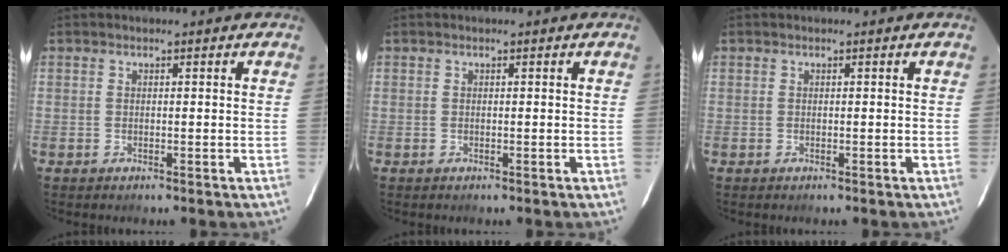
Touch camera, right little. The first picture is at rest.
{"total": 0.0}
{"total": 0.0}